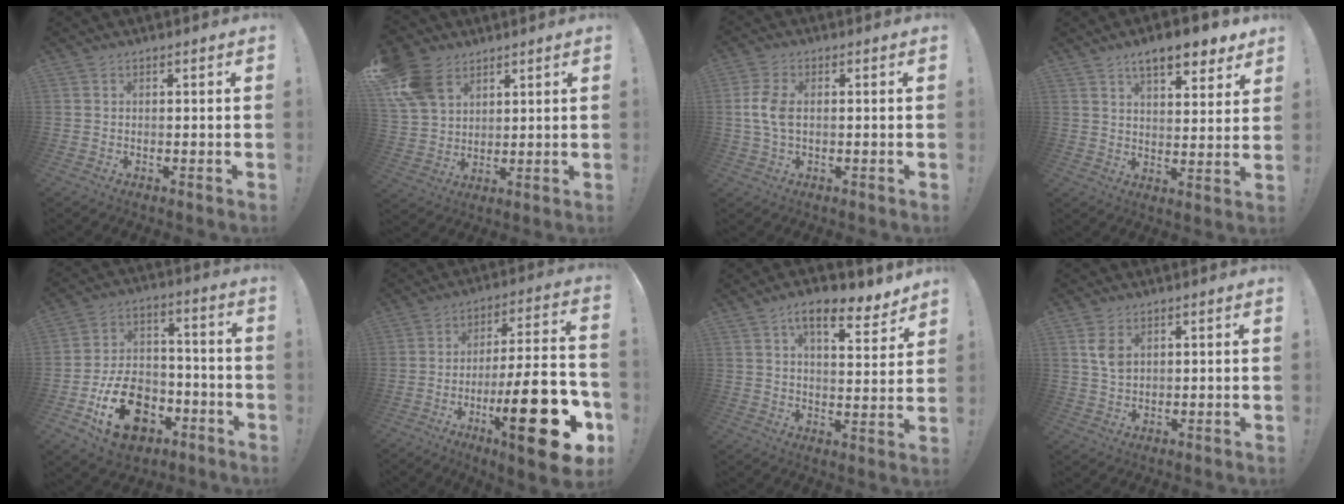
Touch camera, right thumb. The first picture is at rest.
{"total": 12.7, "force": [7.0, 9.0, 5.7], "torque": [-0.112, -0.028, 0.142]}
{"total": 6.5, "force": [0.2, 3.9, 5.2], "torque": [-0.114, 0.002, -0.001]}
{"total": 9.9, "force": [7.1, 3.3, 6.1], "torque": [-0.084, -0.043, 0.121]}
{"total": 18.6, "force": [-8.7, 12.4, 10.7], "torque": [-0.157, 0.065, -0.136]}
{"total": 24.6, "force": [-9.4, 6.1, 21.9], "torque": [-0.338, 0.046, -0.143]}
{"total": 11.4, "force": [7.6, 3.7, 7.6], "torque": [-0.114, -0.047, 0.129]}
{"total": 5.0, "force": [2.0, 3.0, 3.5], "torque": [-0.050, -0.006, 0.035]}